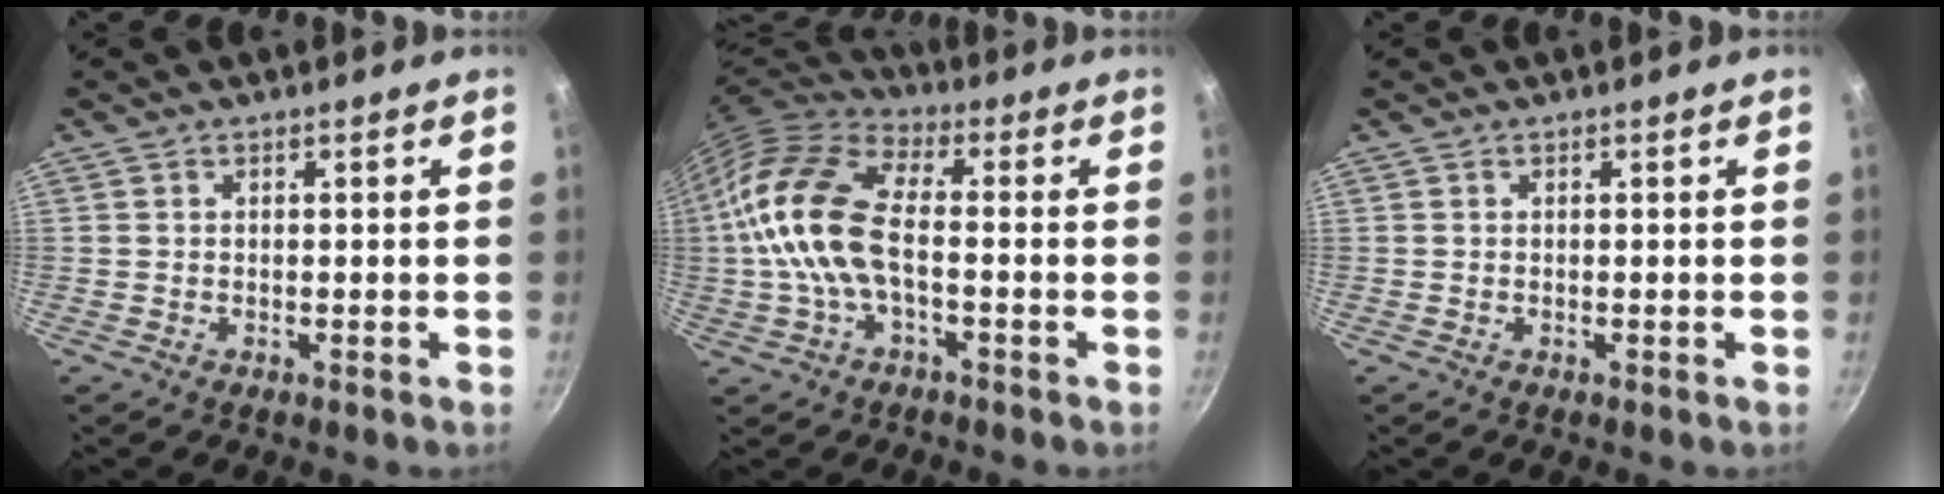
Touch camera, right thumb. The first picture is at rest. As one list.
[{"total": 15.7, "force": [-1.1, 8.0, 13.4], "torque": [-0.259, 0.033, -0.039]}, {"total": 0.0}]